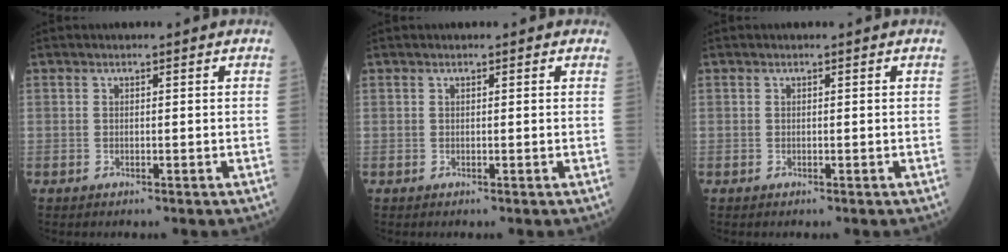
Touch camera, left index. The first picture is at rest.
{"total": 0.0}
{"total": 0.0}